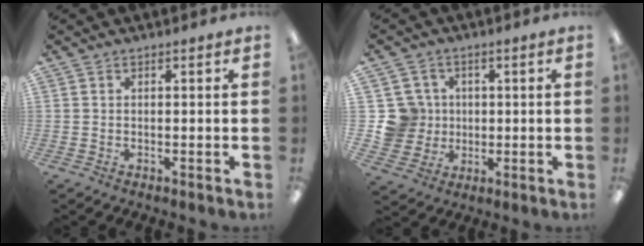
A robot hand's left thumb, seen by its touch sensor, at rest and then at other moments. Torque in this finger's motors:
{"motor_torque": [-0.06, 0.07, 0.09, -0.13, 0.01]}